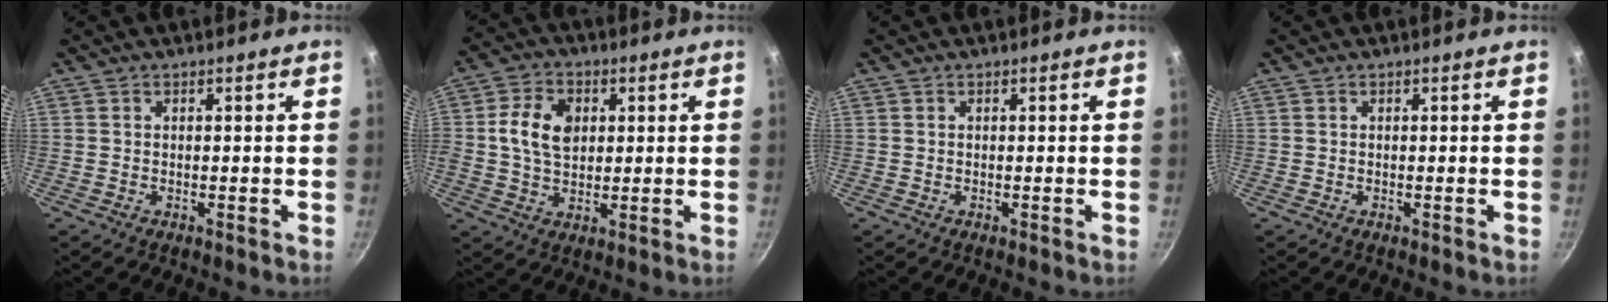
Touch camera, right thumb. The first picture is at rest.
{"total": 9.1, "force": [1.6, 6.5, 6.1], "torque": [-0.100, 0.005, 0.022]}
{"total": 0.0}
{"total": 0.0}